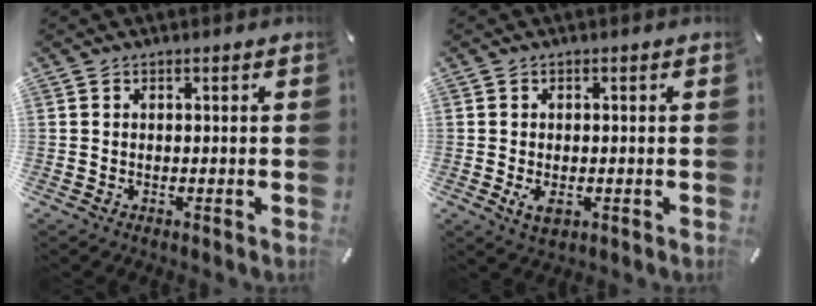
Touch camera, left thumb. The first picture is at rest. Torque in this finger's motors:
{"motor_torque": [0.16, 0.20, 0.00, 0.01, 0.02]}